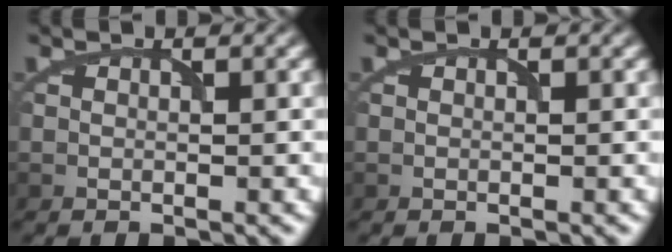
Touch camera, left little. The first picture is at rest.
{"total": 0.0}